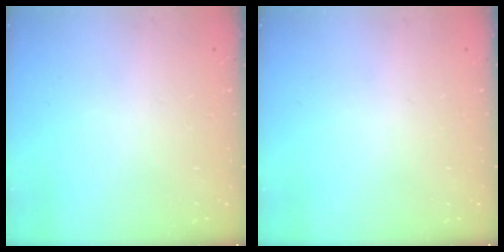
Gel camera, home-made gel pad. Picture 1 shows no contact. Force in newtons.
{"total": 0.0}